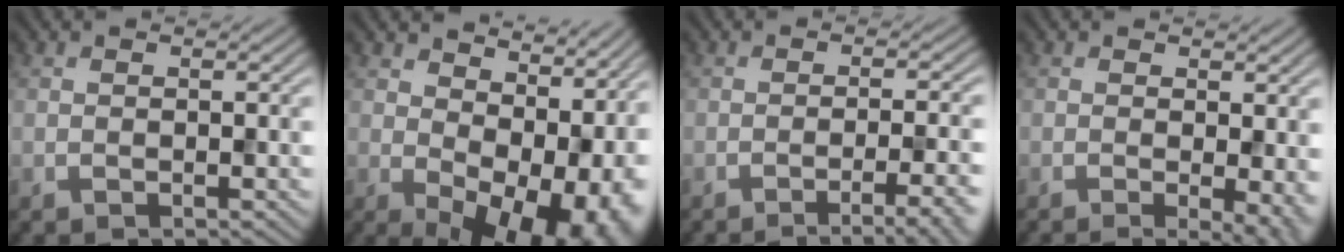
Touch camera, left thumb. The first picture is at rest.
{"total": 14.7, "force": [1.7, 9.5, 11.1], "torque": [-0.104, -0.025, 0.069]}
{"total": 6.3, "force": [-3.5, 1.1, 5.1], "torque": [-0.065, 0.008, -0.052]}
{"total": 4.6, "force": [-0.7, 1.2, 4.4], "torque": [-0.061, -0.009, -0.010]}